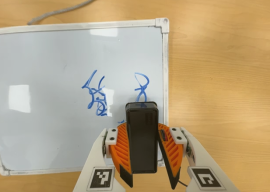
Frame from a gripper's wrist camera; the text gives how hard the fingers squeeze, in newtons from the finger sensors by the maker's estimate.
{"total": 8.6, "left": 8.8, "right": 8.4}